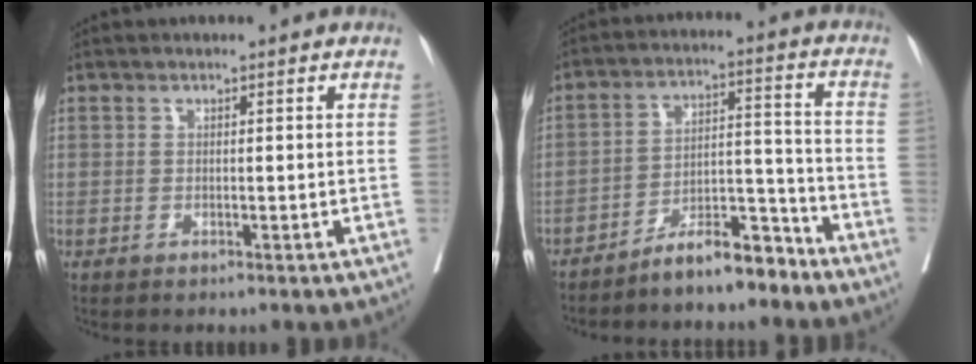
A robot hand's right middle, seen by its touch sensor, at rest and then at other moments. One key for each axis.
{"total": 7.8, "fx": -6.8, "fy": 1.7, "fz": 3.4, "tx": -0.054, "ty": 0.022, "tz": -0.118}